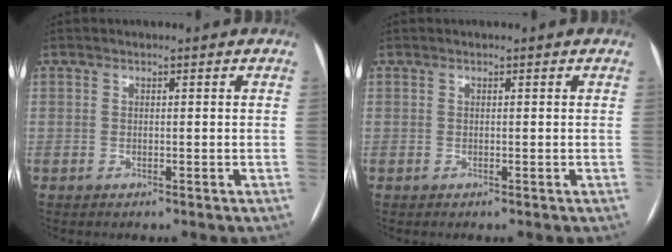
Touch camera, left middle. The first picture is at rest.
{"total": 0.0}